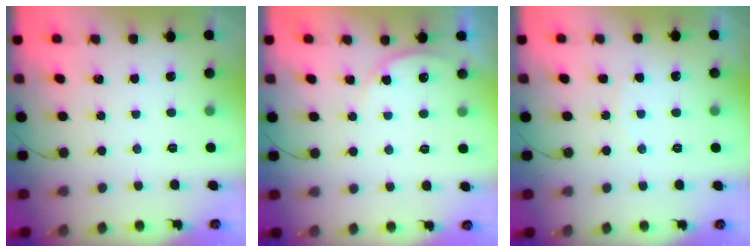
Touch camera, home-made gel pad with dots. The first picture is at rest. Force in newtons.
{"total": 3.0, "press": 3.0, "slide": 0.2}
{"total": 3.3, "press": 3.3, "slide": 0.6}